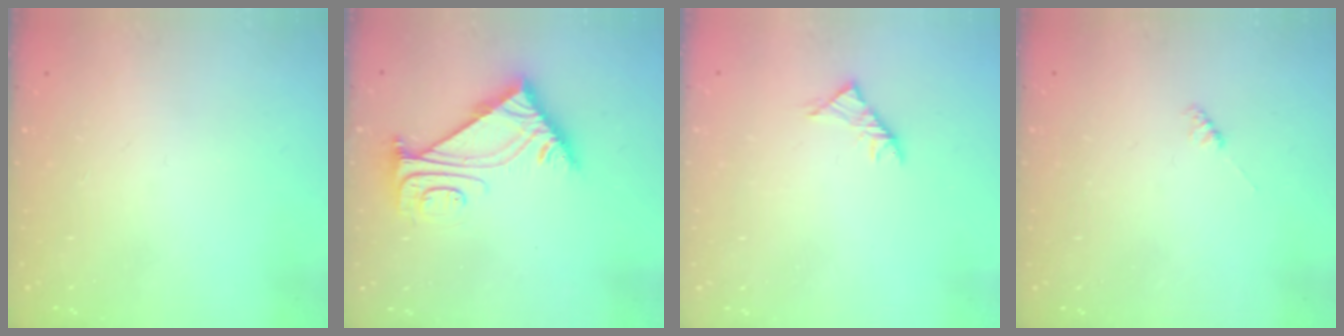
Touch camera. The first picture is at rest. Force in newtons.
{"total": 8.0, "press": 8.0, "slide": 0.6}
{"total": 2.9, "press": 2.8, "slide": 0.8}
{"total": 2.3, "press": 2.3, "slide": 0.3}